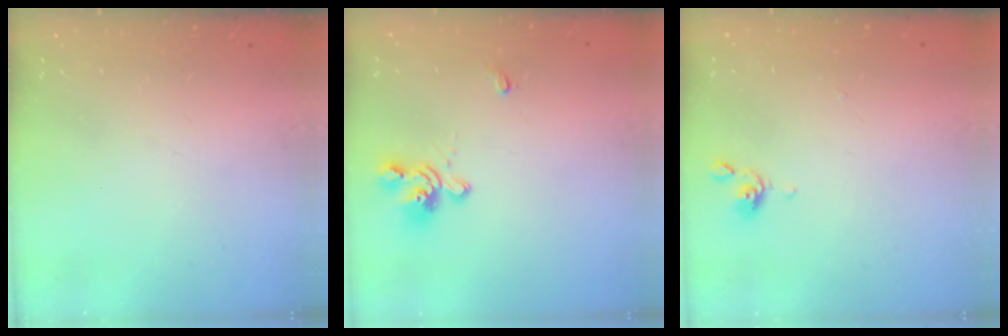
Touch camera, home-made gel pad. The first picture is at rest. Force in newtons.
{"total": 1.5, "press": 1.0, "slide": 1.1}
{"total": 0.5, "press": 0.1, "slide": 0.5}